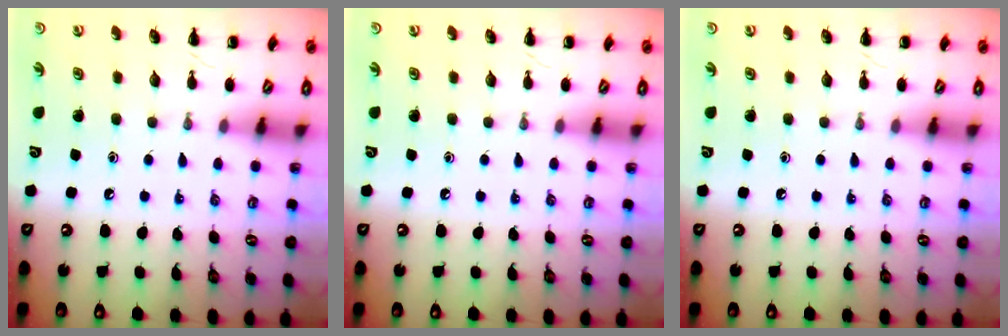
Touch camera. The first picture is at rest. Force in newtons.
{"total": 0.0}
{"total": 0.0}